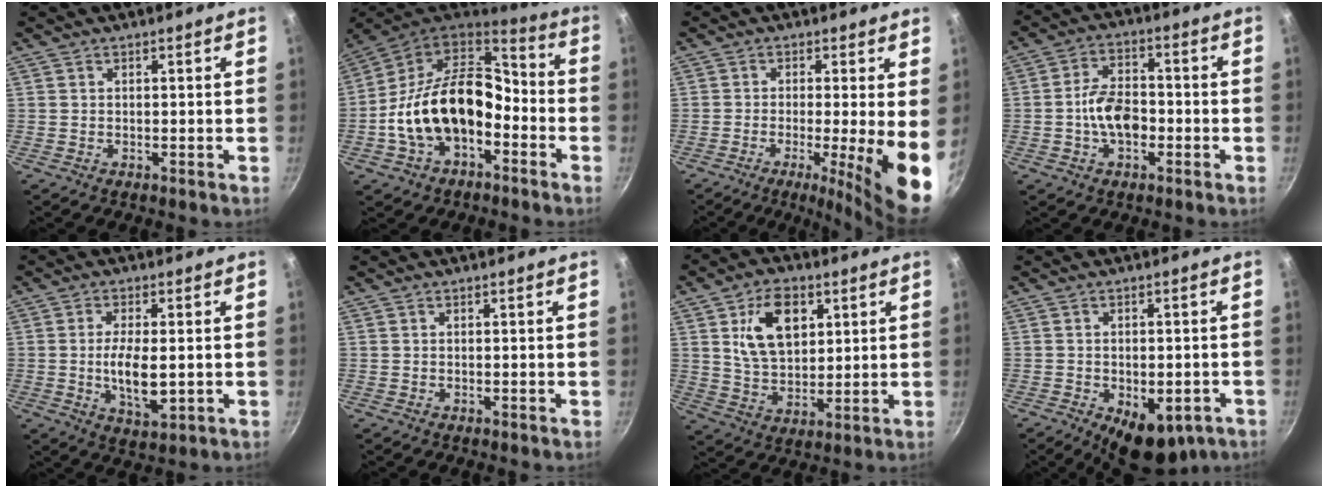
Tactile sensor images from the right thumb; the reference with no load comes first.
{"total": 20.5, "force": [-4.7, 13.1, 15.0], "torque": [-0.244, 0.061, -0.090]}
{"total": 10.5, "force": [-2.0, 1.1, 10.2], "torque": [-0.145, -0.008, -0.032]}
{"total": 8.4, "force": [-1.9, 5.1, 6.4], "torque": [-0.097, 0.026, -0.039]}
{"total": 8.0, "force": [-0.5, 3.1, 7.4], "torque": [-0.139, -0.008, -0.006]}
{"total": 0.0}
{"total": 13.0, "force": [4.5, 8.2, 9.0], "torque": [-0.122, -0.016, 0.082]}
{"total": 10.1, "force": [-4.4, 5.5, 7.3], "torque": [-0.068, 0.008, -0.045]}